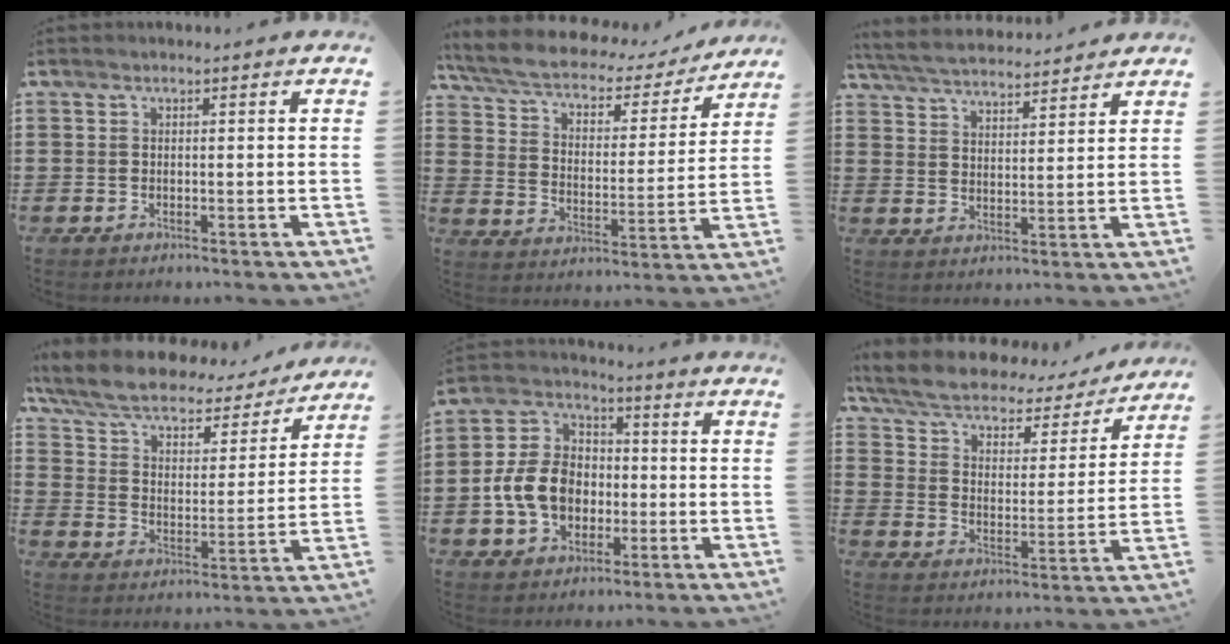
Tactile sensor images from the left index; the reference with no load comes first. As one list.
[{"total": 5.4, "force": [4.7, 1.5, 2.4], "torque": [-0.068, -0.033, 0.075]}, {"total": 5.0, "force": [4.9, 0.6, 1.0], "torque": [-0.041, -0.022, 0.086]}, {"total": 6.7, "force": [5.5, 1.9, 3.3], "torque": [-0.087, -0.033, 0.092]}, {"total": 9.6, "force": [-1.8, 7.7, 5.4], "torque": [-0.151, 0.019, -0.037]}, {"total": 5.1, "force": [4.5, 1.5, 2.0], "torque": [-0.063, -0.033, 0.072]}]